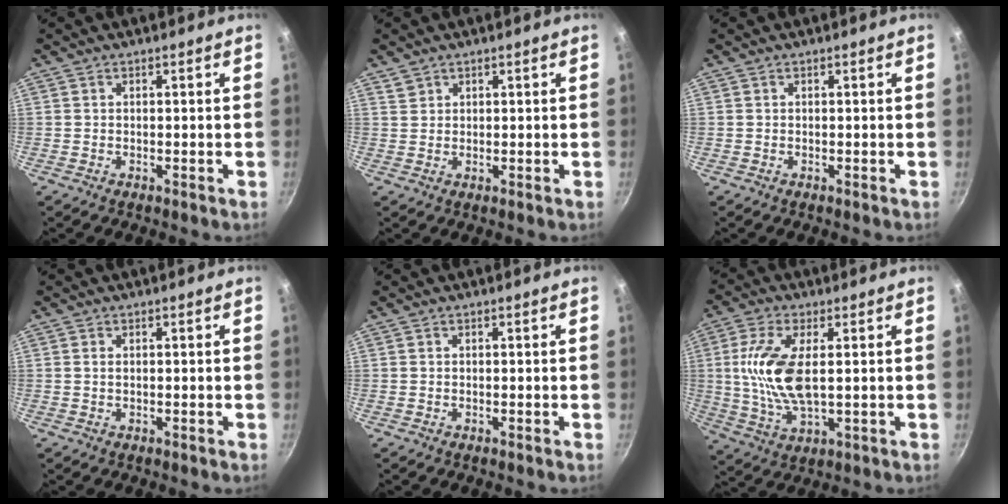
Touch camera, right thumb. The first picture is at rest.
{"total": 1.6, "force": [1.2, 1.1, 0.2], "torque": [0.008, 0.005, 0.023]}
{"total": 0.0}
{"total": 0.9, "force": [0.2, 0.5, 0.7], "torque": [-0.013, 0.001, 0.003]}
{"total": 0.0}
{"total": 12.5, "force": [1.6, 5.4, 11.2], "torque": [-0.229, -0.005, 0.031]}